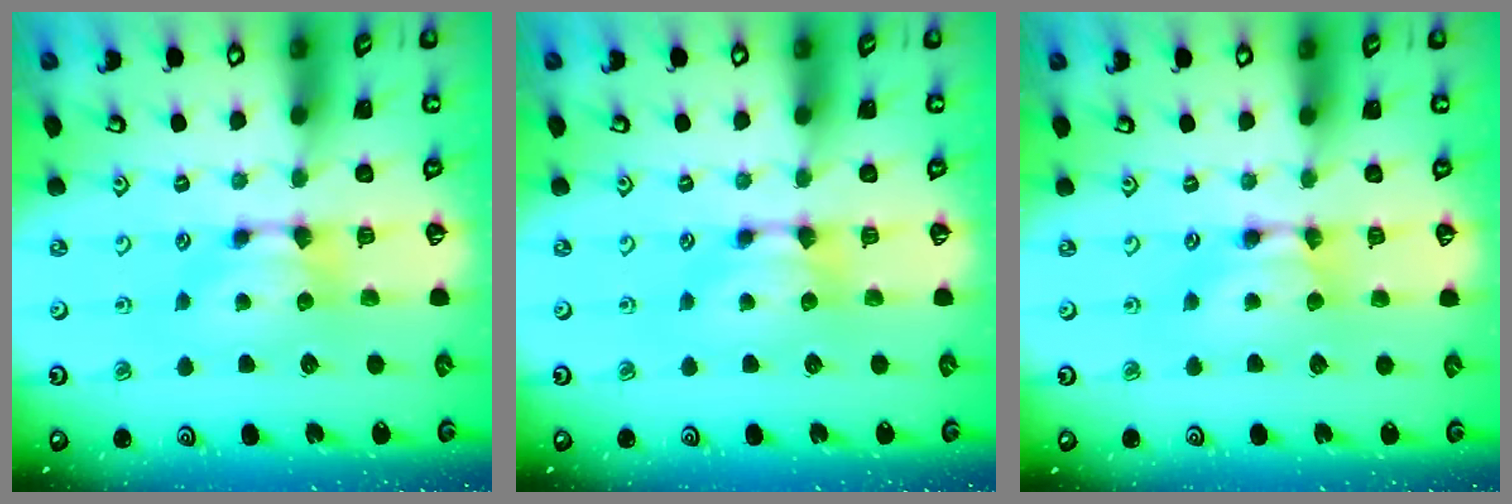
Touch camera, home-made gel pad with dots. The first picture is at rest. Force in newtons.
{"total": 0.0}
{"total": 1.5, "press": 1.5, "slide": 0.2}